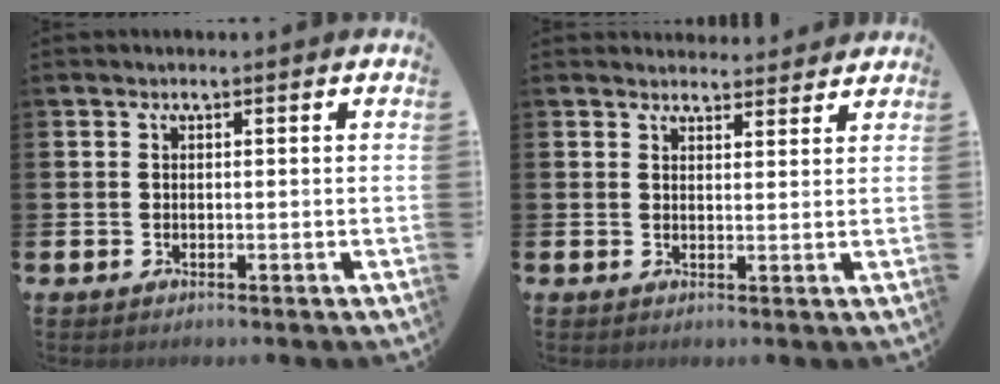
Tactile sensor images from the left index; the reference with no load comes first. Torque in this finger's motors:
{"motor_torque": [0.46, -1.68, -0.01, 0.00]}